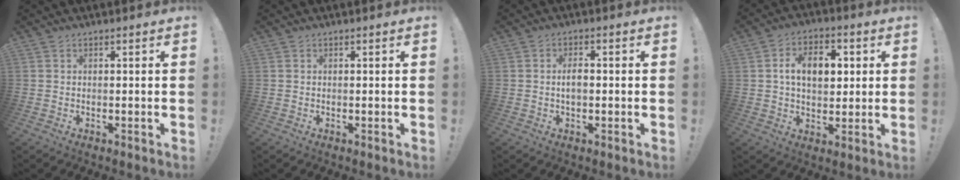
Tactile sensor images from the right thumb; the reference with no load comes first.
{"total": 0.0}
{"total": 3.1, "force": [-0.3, 1.4, 2.8], "torque": [-0.044, 0.005, -0.008]}
{"total": 11.4, "force": [2.0, 7.5, 8.3], "torque": [-0.127, 0.015, 0.036]}